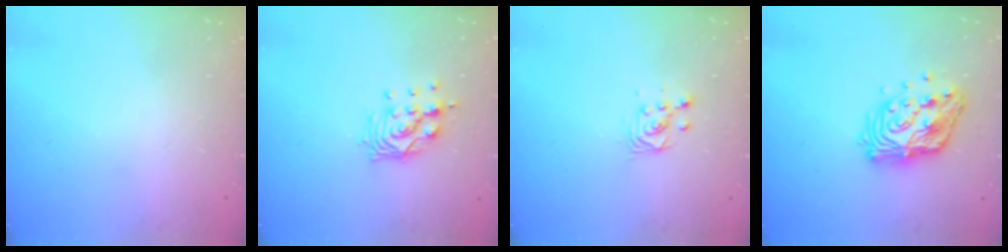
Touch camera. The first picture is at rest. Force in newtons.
{"total": 10.7, "press": 10.6, "slide": 1.1}
{"total": 3.3, "press": 3.3, "slide": 0.4}
{"total": 14.1, "press": 14.1, "slide": 1.1}